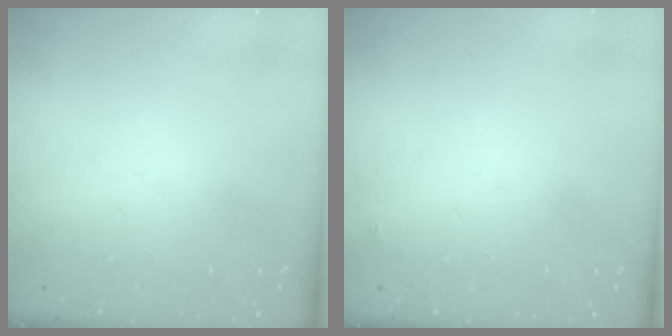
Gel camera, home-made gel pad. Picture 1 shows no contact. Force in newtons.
{"total": 2.6, "press": 2.6, "slide": 0.2}